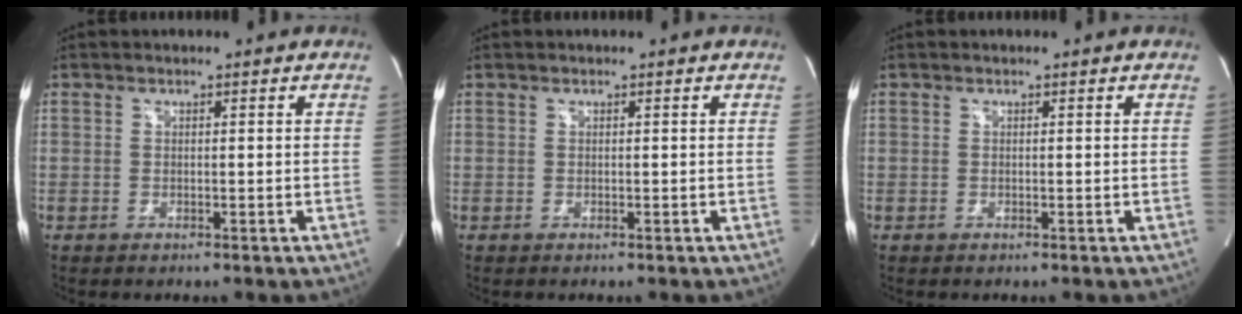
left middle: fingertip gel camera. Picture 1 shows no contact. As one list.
[{"total": 0.0}, {"total": 0.0}]